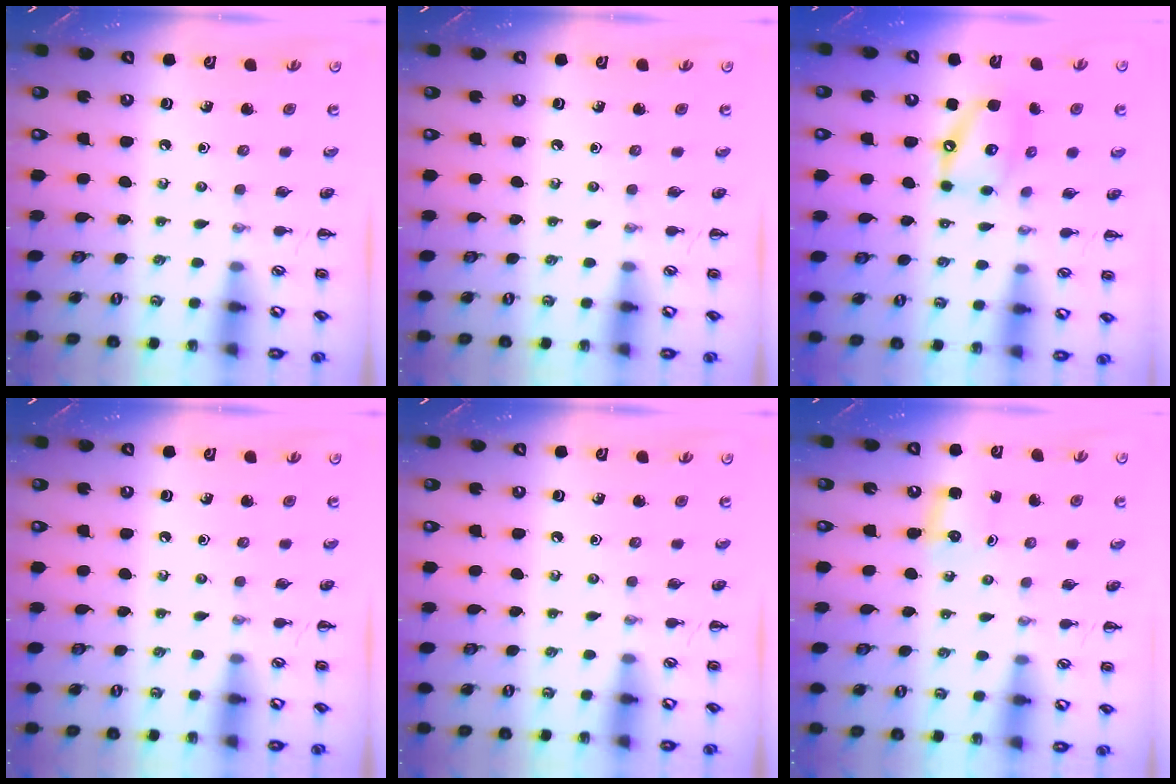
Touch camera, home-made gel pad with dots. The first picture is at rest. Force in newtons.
{"total": 0.0}
{"total": 12.3, "press": 12.0, "slide": 2.5}
{"total": 0.0}
{"total": 0.0}
{"total": 2.6, "press": 2.5, "slide": 0.7}